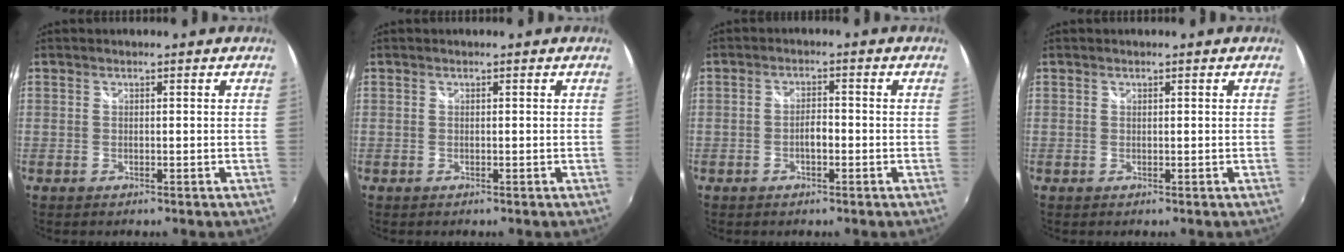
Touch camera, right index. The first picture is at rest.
{"total": 0.0}
{"total": 2.2, "force": [-0.7, 0.9, 1.9], "torque": [-0.035, 0.007, -0.014]}
{"total": 0.0}